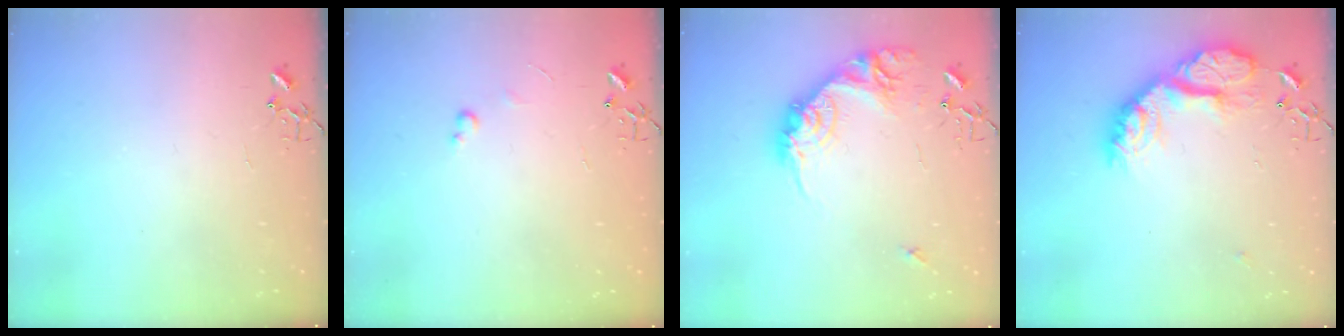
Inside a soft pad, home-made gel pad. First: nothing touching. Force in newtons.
{"total": 3.4, "press": 3.4, "slide": 0.5}
{"total": 16.9, "press": 16.9, "slide": 1.0}
{"total": 16.8, "press": 16.8, "slide": 1.4}